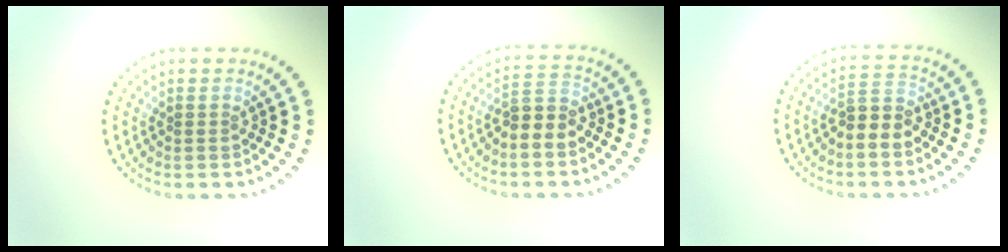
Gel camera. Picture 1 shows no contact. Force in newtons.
{"total": 2.9, "press": 2.7, "slide": 1.1}
{"total": 2.9, "press": 2.7, "slide": 1.1}